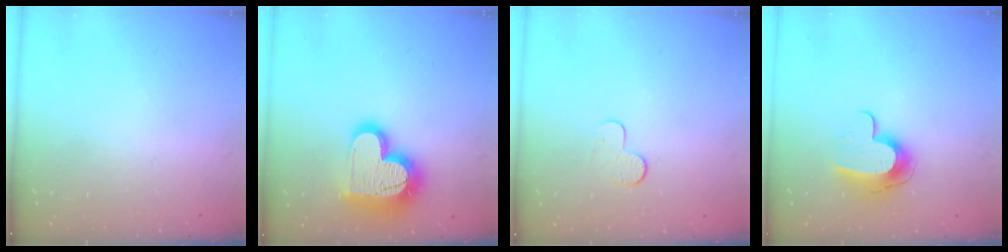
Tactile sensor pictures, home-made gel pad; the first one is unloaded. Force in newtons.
{"total": 21.0, "press": 21.0, "slide": 1.7}
{"total": 5.0, "press": 5.0, "slide": 0.5}
{"total": 10.8, "press": 10.8, "slide": 0.9}